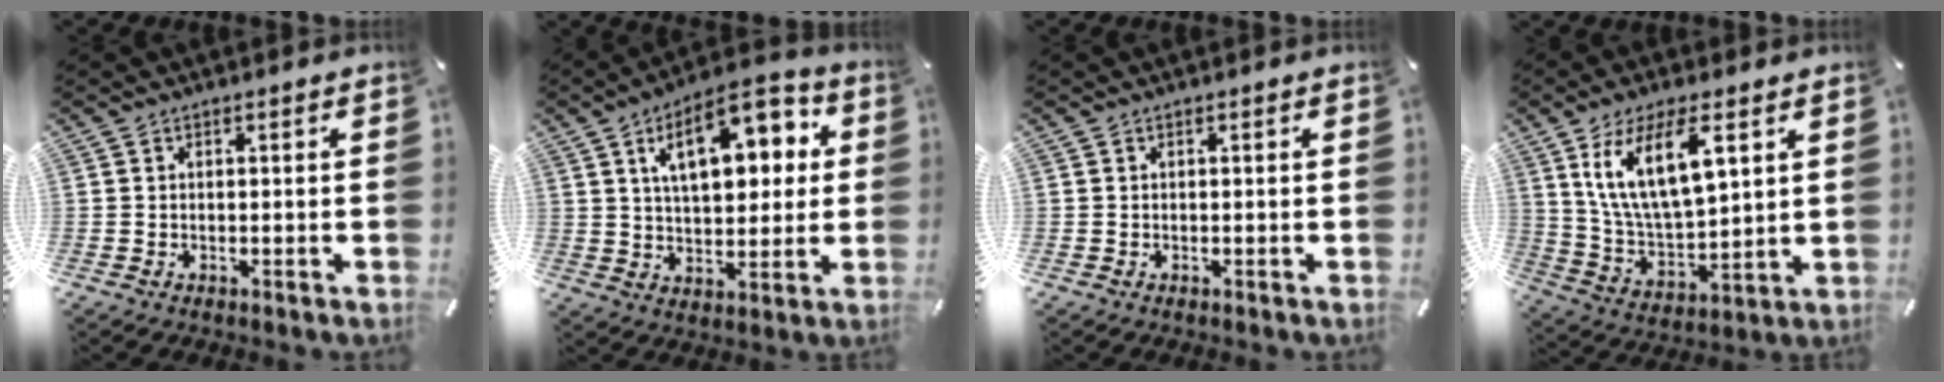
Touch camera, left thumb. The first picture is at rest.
{"total": 16.2, "force": [6.1, 8.8, 12.2], "torque": [-0.180, -0.009, 0.101]}
{"total": 0.0}
{"total": 15.1, "force": [7.8, 6.4, 11.2], "torque": [-0.238, -0.013, 0.134]}